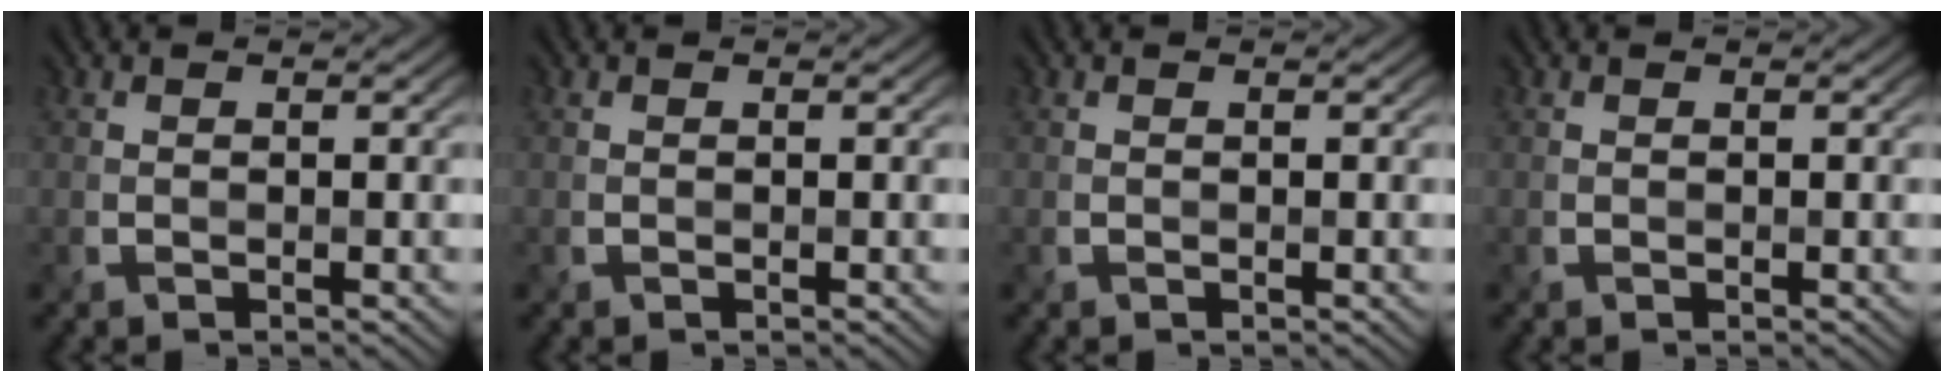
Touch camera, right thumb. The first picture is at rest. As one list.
[{"total": 0.0}, {"total": 0.0}, {"total": 0.0}]